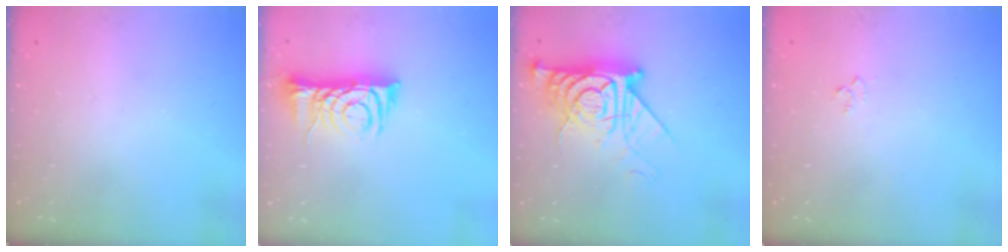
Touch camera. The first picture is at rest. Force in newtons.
{"total": 7.9, "press": 7.9, "slide": 1.0}
{"total": 14.0, "press": 13.9, "slide": 1.4}
{"total": 2.9, "press": 2.8, "slide": 0.4}